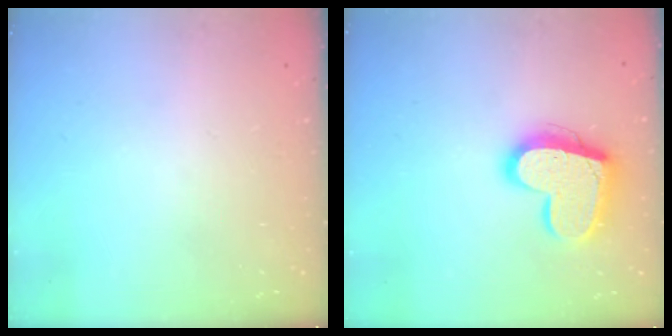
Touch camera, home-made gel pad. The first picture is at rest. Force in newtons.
{"total": 17.0, "press": 16.9, "slide": 1.4}